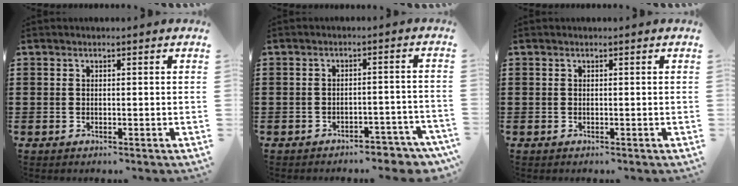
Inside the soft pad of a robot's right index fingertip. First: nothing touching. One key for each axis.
{"total": 3.4, "fx": -3.2, "fy": 0.3, "fz": 0.9, "tx": -0.018, "ty": 0.003, "tz": -0.067}
{"total": 0.0}